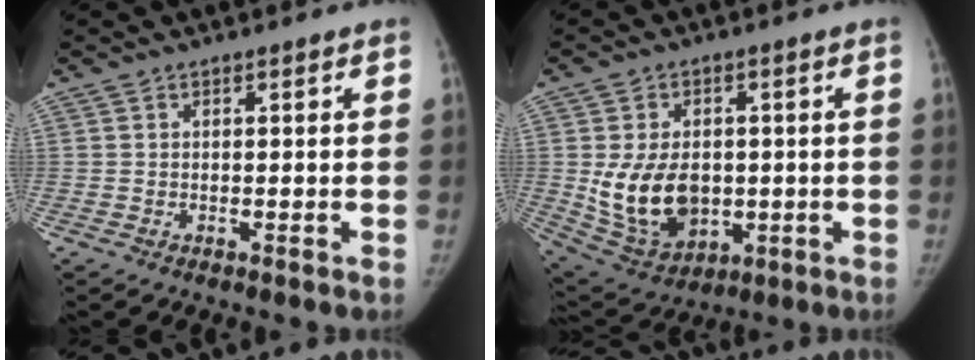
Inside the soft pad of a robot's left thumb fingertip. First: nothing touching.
{"total": 13.8, "force": [-0.7, 9.8, 9.6], "torque": [-0.142, -0.008, 0.015]}